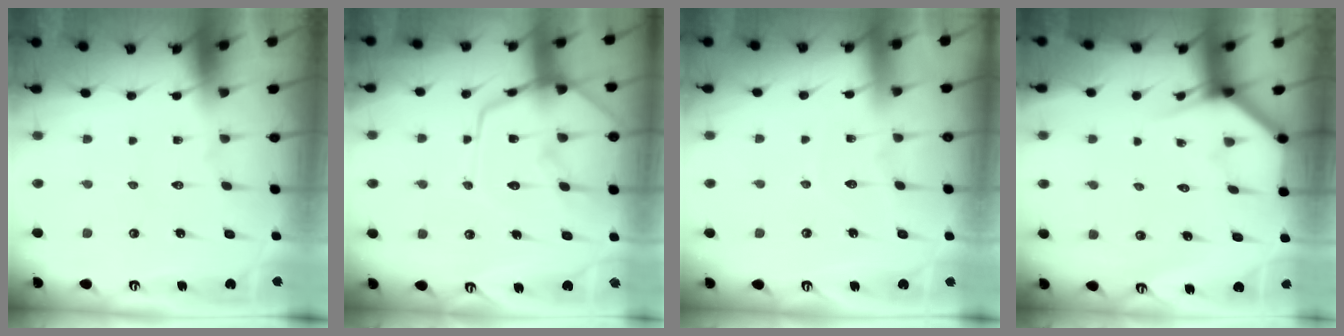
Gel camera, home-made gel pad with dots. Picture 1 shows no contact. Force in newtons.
{"total": 14.2, "press": 14.2, "slide": 1.3}
{"total": 3.7, "press": 3.7, "slide": 0.4}
{"total": 3.7, "press": 3.7, "slide": 0.3}